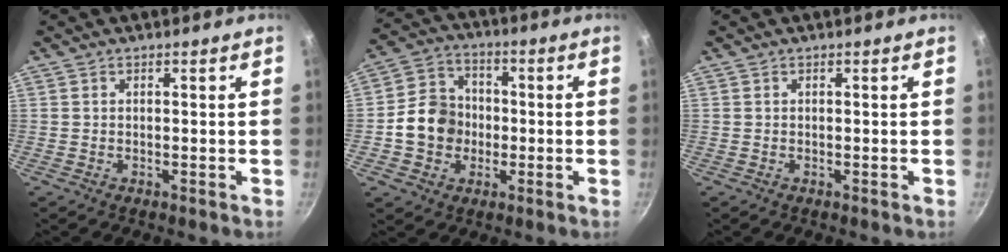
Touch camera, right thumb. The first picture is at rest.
{"total": 10.8, "force": [-1.4, 9.4, 5.1], "torque": [-0.060, 0.024, -0.038]}
{"total": 0.0}